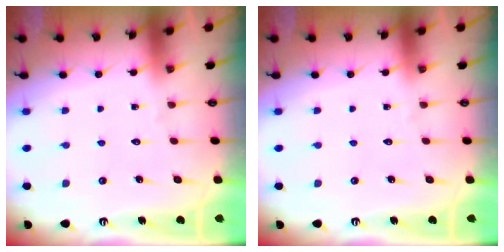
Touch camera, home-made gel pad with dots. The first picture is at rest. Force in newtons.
{"total": 0.0}